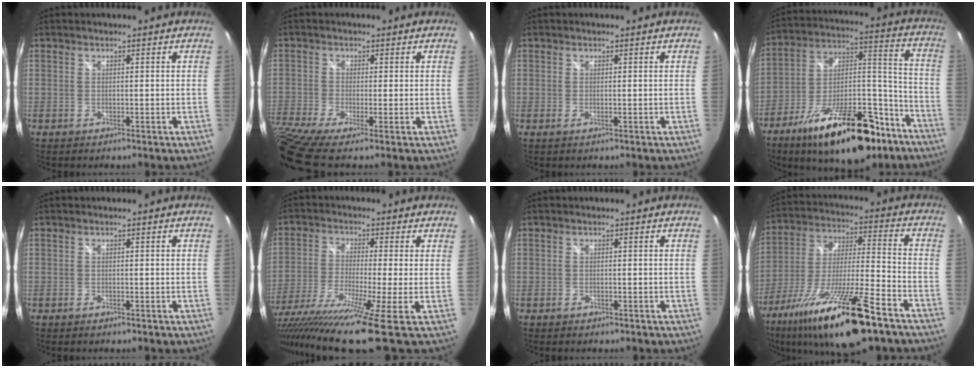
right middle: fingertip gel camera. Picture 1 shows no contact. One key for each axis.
{"total": 9.8, "fx": -6.5, "fy": 0.7, "fz": 7.3, "tx": -0.167, "ty": -0.052, "tz": -0.127}
{"total": 0.6, "fx": -0.1, "fy": -0.2, "fz": 0.6, "tx": -0.011, "ty": -0.001, "tz": -0.002}
{"total": 25.5, "fx": -16.2, "fy": 9.9, "fz": 17.1, "tx": -0.275, "ty": 0.006, "tz": -0.242}
{"total": 0.6, "fx": -0.4, "fy": 0.3, "fz": 0.3, "tx": -0.005, "ty": -0.004, "tz": -0.009}
{"total": 17.8, "fx": -12.0, "fy": -0.2, "fz": 13.1, "tx": -0.254, "ty": -0.084, "tz": -0.206}
{"total": 0.9, "fx": -0.6, "fy": 0.5, "fz": 0.4, "tx": -0.007, "ty": -0.005, "tz": -0.012}
{"total": 24.1, "fx": -15.6, "fy": 3.5, "fz": 18.1, "tx": -0.333, "ty": -0.048, "tz": -0.271}